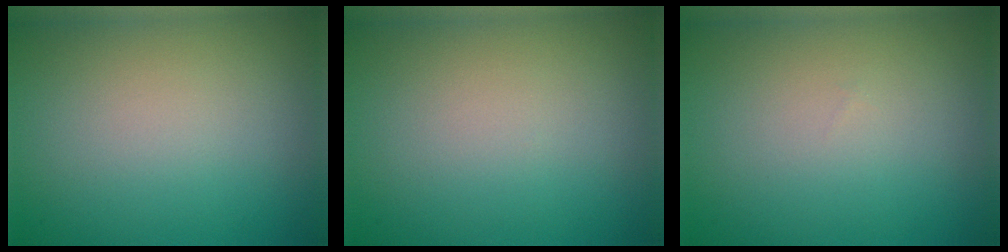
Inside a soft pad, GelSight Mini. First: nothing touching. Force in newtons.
{"total": 0.0}
{"total": 0.0}